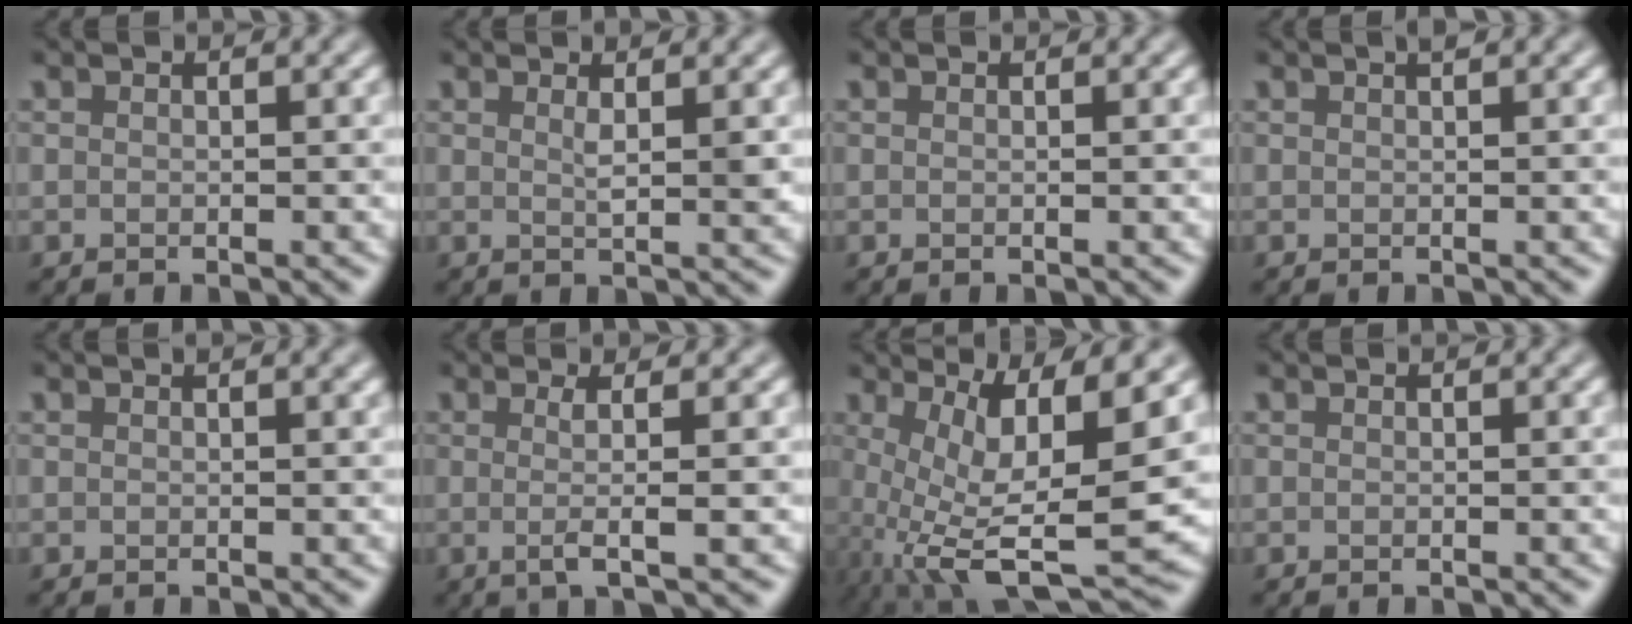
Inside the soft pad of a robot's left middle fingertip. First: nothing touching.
{"total": 1.6, "force": [0.7, 0.2, 1.4], "torque": [-0.023, -0.002, 0.009]}
{"total": 0.0}
{"total": 0.7, "force": [0.5, 0.1, 0.5], "torque": [-0.006, 0.002, 0.008]}
{"total": 1.2, "force": [0.7, 0.3, 0.9], "torque": [-0.007, 0.004, 0.010]}
{"total": 3.1, "force": [0.0, 0.7, 3.0], "torque": [-0.050, -0.004, -0.007]}
{"total": 10.5, "force": [-0.1, 2.9, 10.1], "torque": [-0.180, -0.014, 0.008]}
{"total": 0.0}